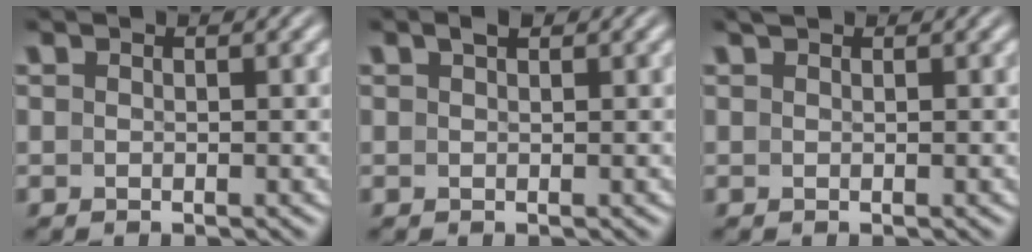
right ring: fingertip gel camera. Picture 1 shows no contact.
{"total": 0.7, "force": [0.5, -0.1, 0.5], "torque": [-0.008, 0.002, 0.013]}
{"total": 0.6, "force": [0.5, -0.3, 0.0], "torque": [0.002, -0.001, 0.012]}